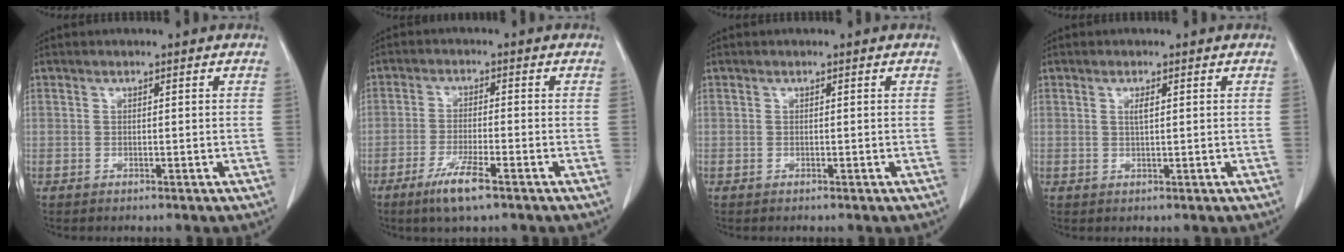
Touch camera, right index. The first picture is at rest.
{"total": 5.8, "force": [-3.6, 0.4, 4.6], "torque": [-0.092, -0.011, -0.065]}
{"total": 0.0}
{"total": 1.3, "force": [0.4, 0.1, 1.2], "torque": [-0.027, 0.000, 0.009]}